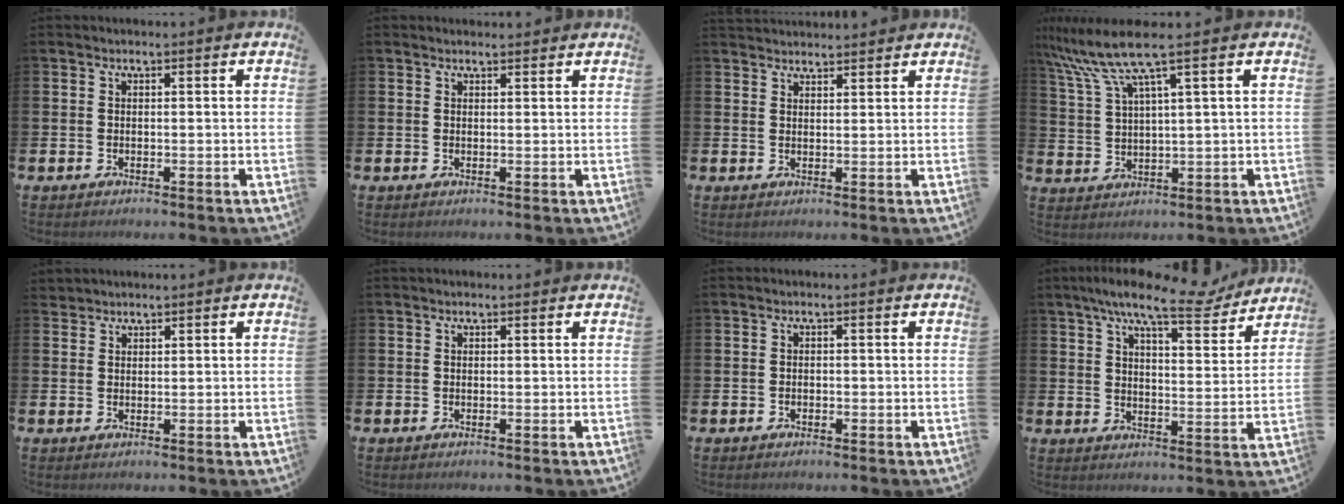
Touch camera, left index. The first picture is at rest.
{"total": 0.8, "force": [0.8, 0.2, 0.1], "torque": [0.007, -0.002, 0.012]}
{"total": 2.5, "force": [2.4, 0.4, -0.1], "torque": [-0.003, -0.010, 0.045]}
{"total": 5.9, "force": [5.3, 0.4, 2.5], "torque": [-0.067, -0.014, 0.099]}
{"total": 1.5, "force": [1.4, 0.5, -0.3], "torque": [0.011, -0.002, 0.024]}
{"total": 0.0}
{"total": 0.6, "force": [-0.3, 0.5, 0.3], "torque": [-0.010, 0.004, -0.007]}
{"total": 9.8, "force": [8.2, 1.7, 5.1], "torque": [-0.092, -0.042, 0.141]}